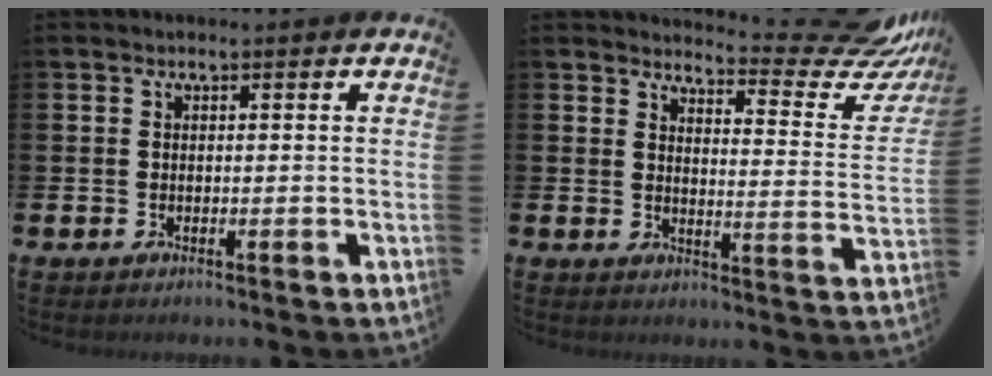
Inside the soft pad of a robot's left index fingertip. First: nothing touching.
{"total": 6.6, "force": [5.9, 1.5, 2.7], "torque": [-0.038, -0.054, 0.093]}